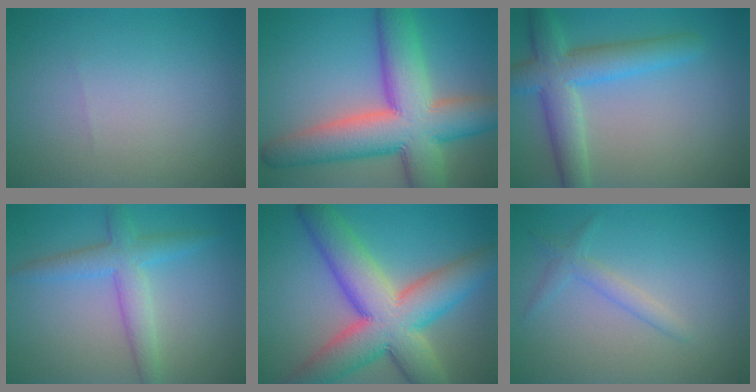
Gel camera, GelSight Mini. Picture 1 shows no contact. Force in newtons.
{"total": 12.2, "press": 12.2, "slide": 0.6}
{"total": 5.7, "press": 5.7, "slide": 0.2}
{"total": 3.8, "press": 3.8, "slide": 0.0}
{"total": 11.7, "press": 11.7, "slide": 0.4}
{"total": 1.7, "press": 1.6, "slide": 0.2}